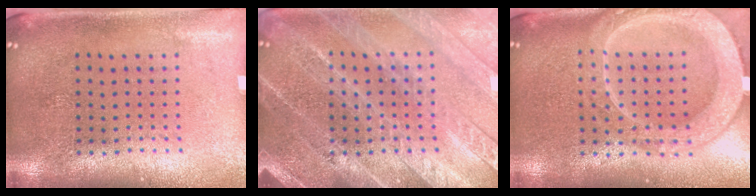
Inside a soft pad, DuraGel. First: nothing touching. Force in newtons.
{"total": 3.4, "press": 3.4, "slide": 0.4}
{"total": 4.0, "press": 4.0, "slide": 0.4}